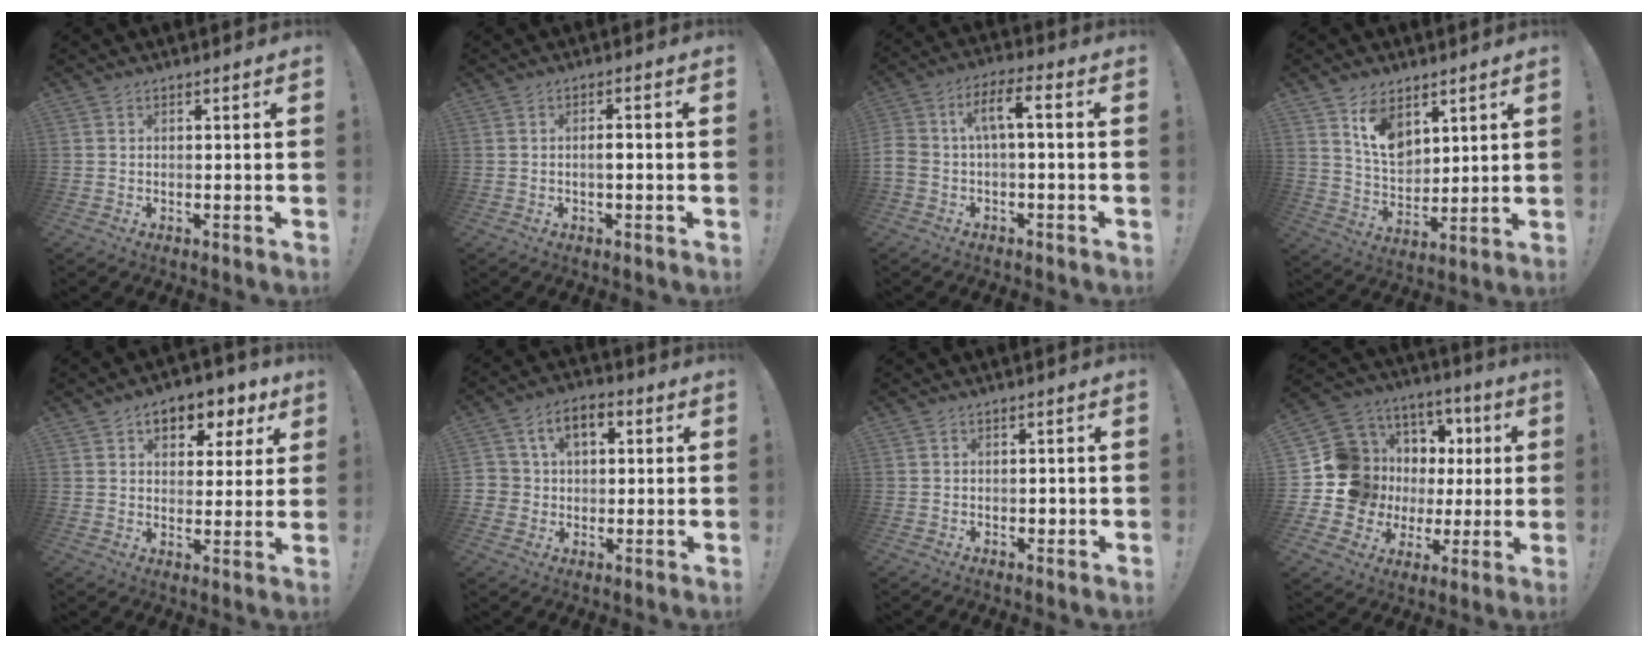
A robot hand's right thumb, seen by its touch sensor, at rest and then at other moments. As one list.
[{"total": 2.2, "force": [-0.7, 0.4, 2.0], "torque": [-0.027, 0.002, -0.016]}, {"total": 8.0, "force": [-0.9, 3.8, 7.0], "torque": [-0.144, 0.019, -0.015]}, {"total": 10.4, "force": [6.5, 6.6, 4.8], "torque": [-0.089, -0.035, 0.127]}, {"total": 8.6, "force": [4.4, 5.6, 4.8], "torque": [-0.055, -0.024, 0.079]}, {"total": 8.4, "force": [2.2, 6.7, 4.6], "torque": [-0.075, 0.000, 0.045]}, {"total": 1.0, "force": [-0.4, 0.8, 0.5], "torque": [-0.007, 0.002, -0.006]}, {"total": 15.2, "force": [1.7, 13.8, 6.1], "torque": [-0.086, -0.023, 0.074]}]